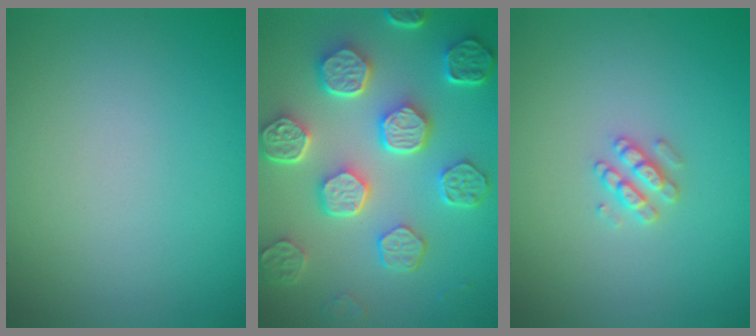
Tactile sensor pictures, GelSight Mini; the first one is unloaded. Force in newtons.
{"total": 8.0, "press": 6.1, "slide": 5.2}
{"total": 1.9, "press": 1.9, "slide": 0.3}